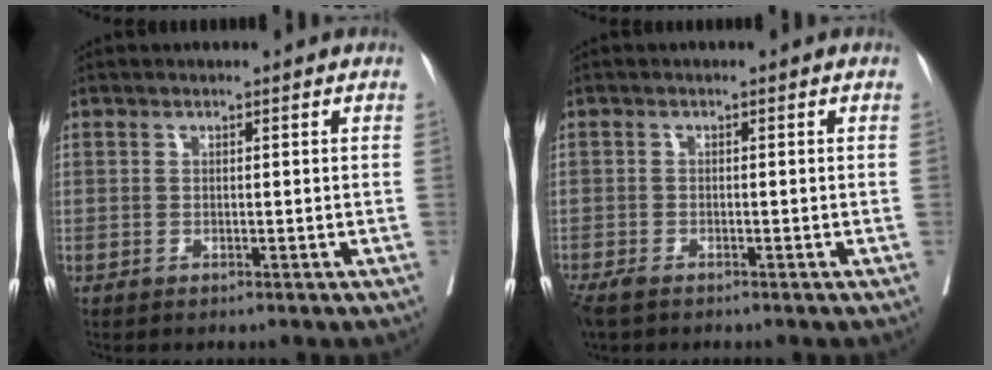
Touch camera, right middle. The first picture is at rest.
{"total": 3.5, "force": [-2.6, 1.2, 1.9], "torque": [-0.038, -0.010, -0.043]}